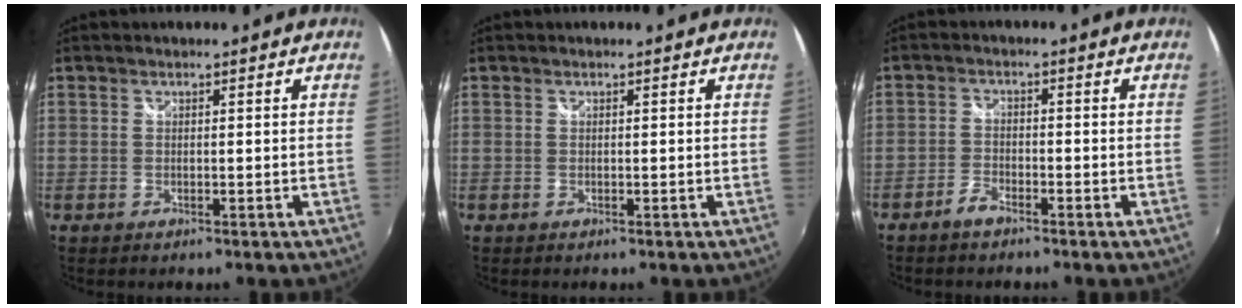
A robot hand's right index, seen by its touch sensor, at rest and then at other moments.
{"total": 0.0}
{"total": 2.8, "force": [-2.3, 0.9, 1.1], "torque": [-0.038, 0.003, -0.049]}